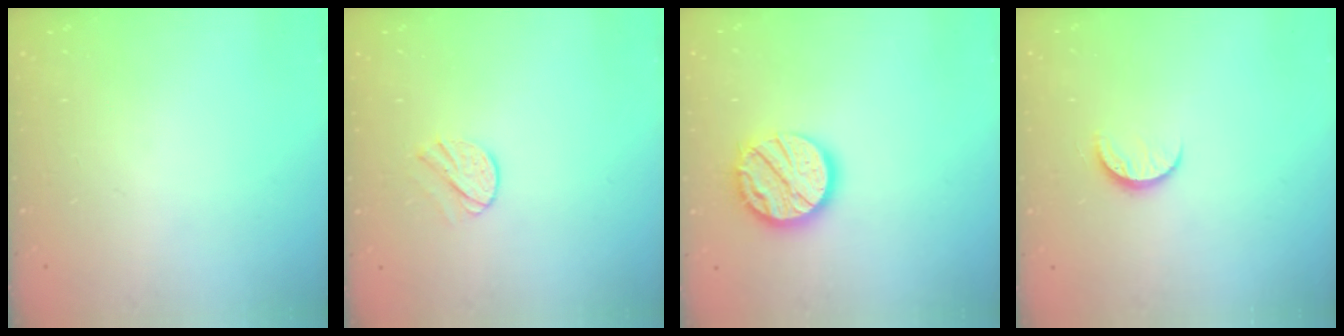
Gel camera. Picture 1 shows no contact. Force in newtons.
{"total": 5.9, "press": 5.8, "slide": 0.6}
{"total": 14.4, "press": 14.4, "slide": 1.1}
{"total": 6.2, "press": 6.2, "slide": 0.6}